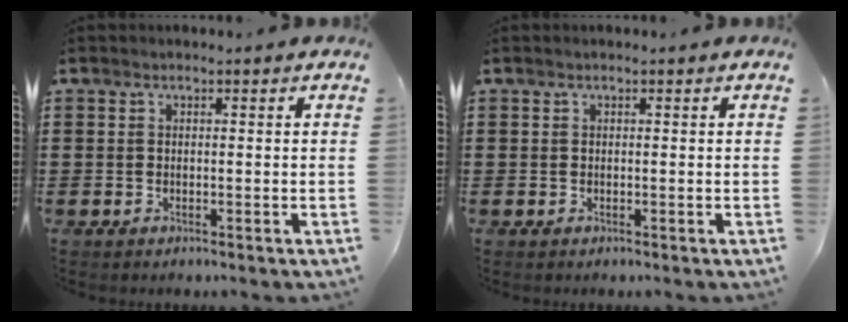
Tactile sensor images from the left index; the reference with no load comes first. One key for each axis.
{"total": 0.0}